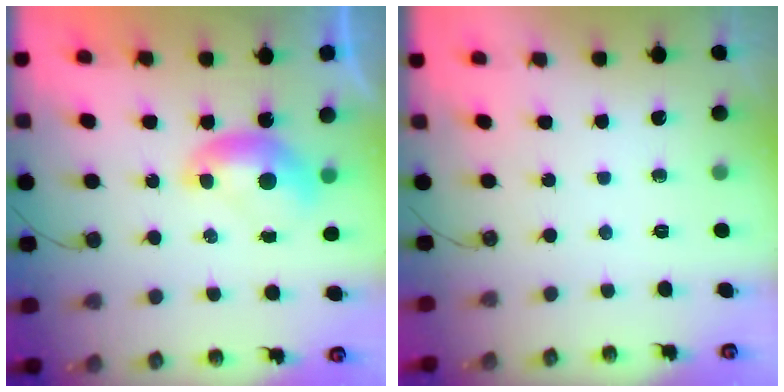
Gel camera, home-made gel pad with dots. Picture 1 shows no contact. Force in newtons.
{"total": 0.0}